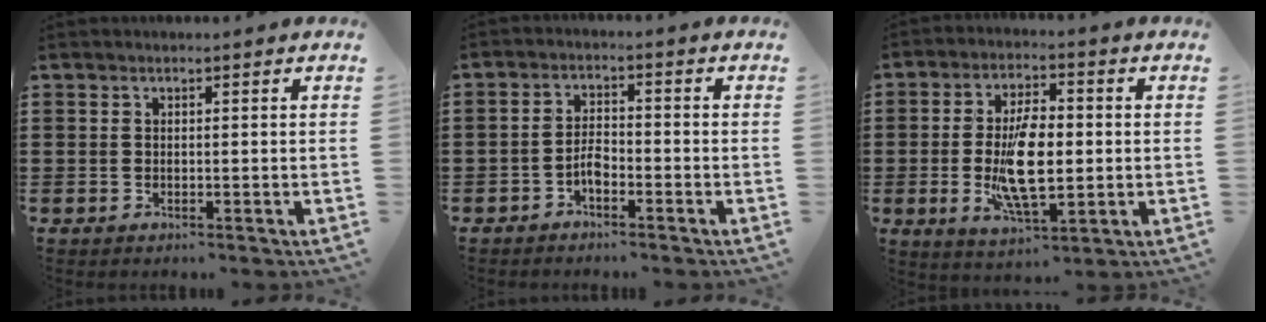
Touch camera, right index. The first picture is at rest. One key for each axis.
{"total": 3.2, "fx": -1.7, "fy": 1.5, "fz": 2.2, "tx": -0.049, "ty": 0.005, "tz": -0.036}
{"total": 10.7, "fx": -0.9, "fy": 4.6, "fz": 9.7, "tx": -0.193, "ty": -0.007, "tz": -0.018}